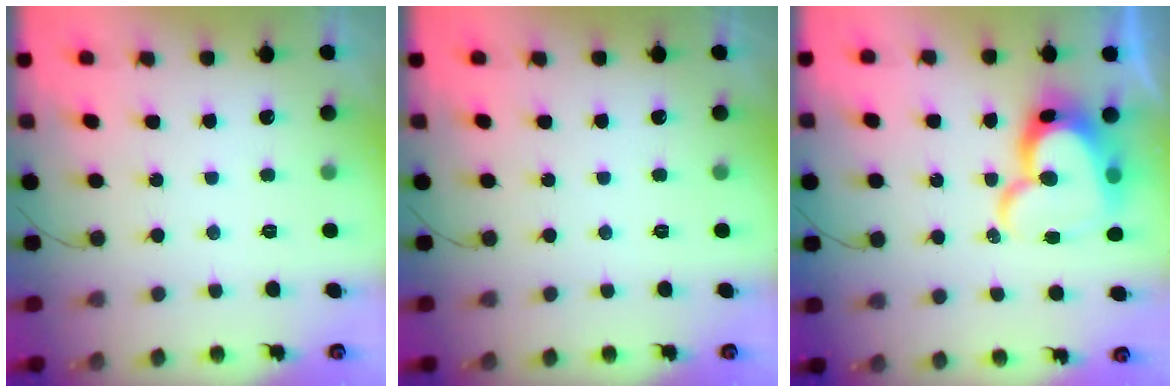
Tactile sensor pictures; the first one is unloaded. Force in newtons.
{"total": 0.0}
{"total": 19.0, "press": 18.9, "slide": 1.9}